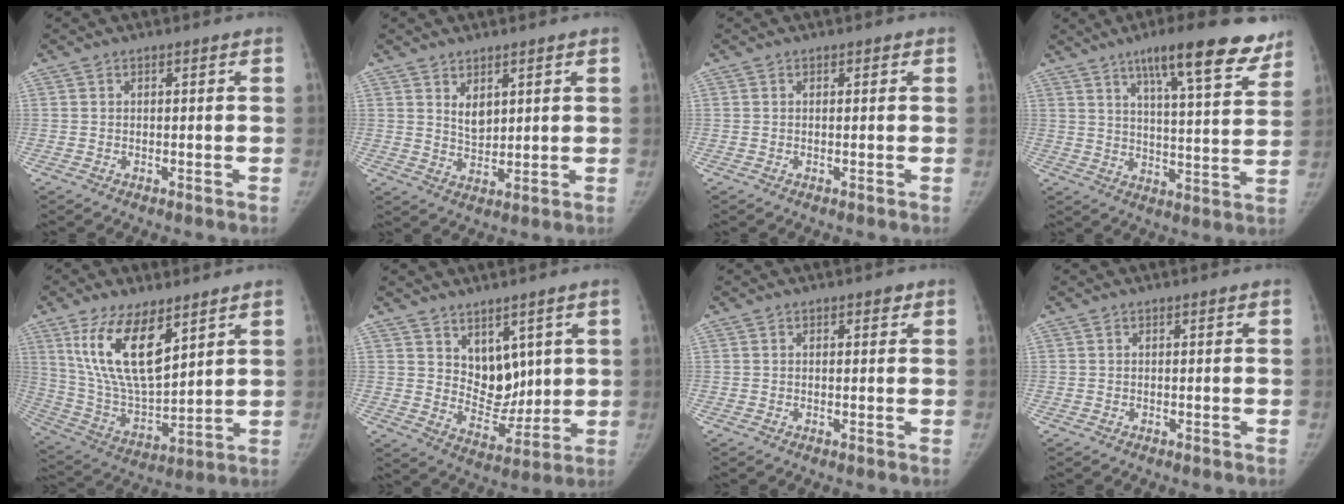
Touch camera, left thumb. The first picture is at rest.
{"total": 4.0, "force": [2.0, 2.3, 2.6], "torque": [-0.028, -0.020, 0.044]}
{"total": 0.0}
{"total": 17.6, "force": [11.8, 4.0, 12.4], "torque": [-0.140, -0.047, 0.170]}
{"total": 16.7, "force": [8.6, 6.9, 12.5], "torque": [-0.214, -0.043, 0.175]}
{"total": 8.6, "force": [4.2, 6.0, 4.7], "torque": [-0.034, -0.038, 0.088]}
{"total": 0.9, "force": [0.5, 0.5, 0.5], "torque": [0.004, 0.000, 0.003]}
{"total": 0.0}